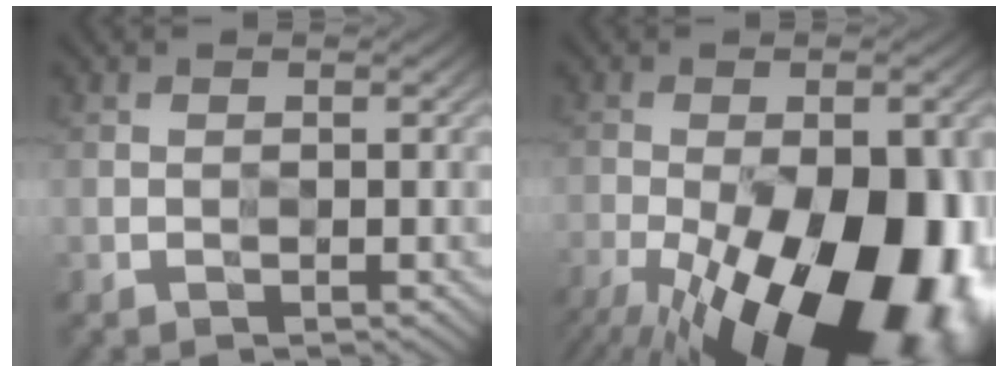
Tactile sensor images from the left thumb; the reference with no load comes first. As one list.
[{"total": 21.9, "force": [-10.8, 10.1, 16.2], "torque": [-0.231, -0.078, -0.123]}]